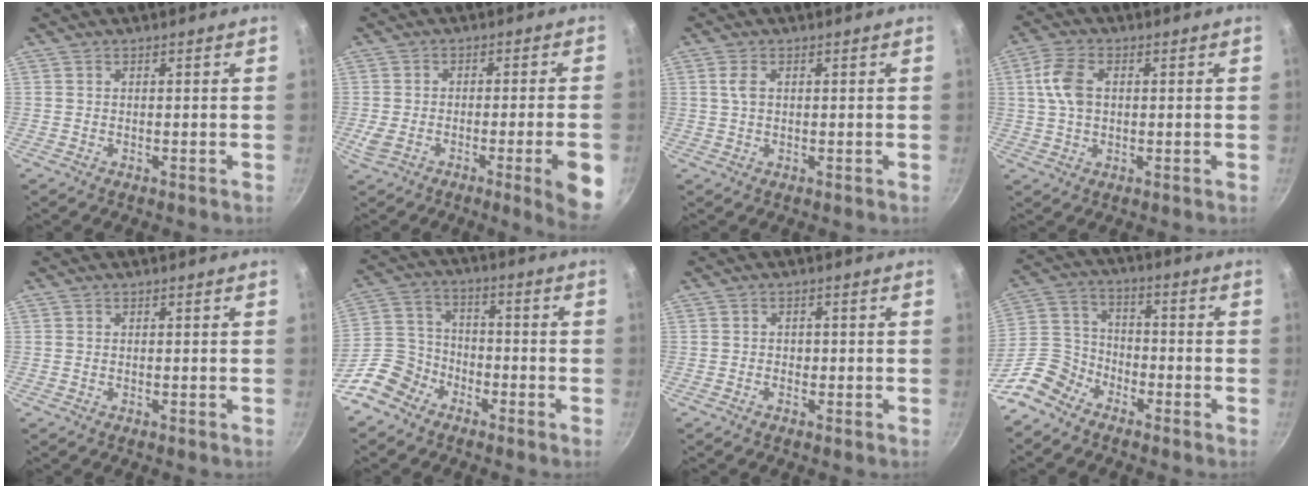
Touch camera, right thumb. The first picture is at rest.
{"total": 10.6, "force": [-3.5, 1.6, 9.9], "torque": [-0.128, 0.010, -0.045]}
{"total": 2.5, "force": [0.7, 1.4, 2.0], "torque": [-0.040, 0.001, 0.013]}
{"total": 7.1, "force": [1.2, 4.5, 5.4], "torque": [-0.102, 0.009, 0.020]}
{"total": 0.0}
{"total": 10.0, "force": [-6.5, 6.8, 3.5], "torque": [-0.043, 0.056, -0.140]}
{"total": 1.1, "force": [-0.5, 0.8, 0.6], "torque": [-0.006, 0.001, -0.005]}
{"total": 9.5, "force": [-6.8, 5.7, 3.4], "torque": [-0.047, 0.057, -0.155]}